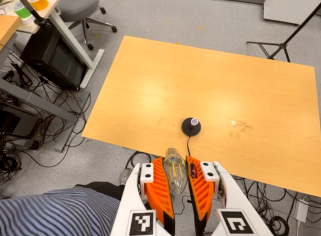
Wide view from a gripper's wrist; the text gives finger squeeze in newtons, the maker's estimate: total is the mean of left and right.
{"total": 19.5, "left": 23.6, "right": 15.3}